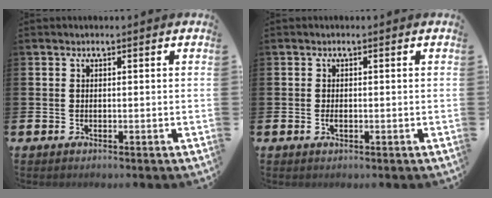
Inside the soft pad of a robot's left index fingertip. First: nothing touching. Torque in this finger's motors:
{"motor_torque": [0.33, -0.06, 0.02, 0.01]}